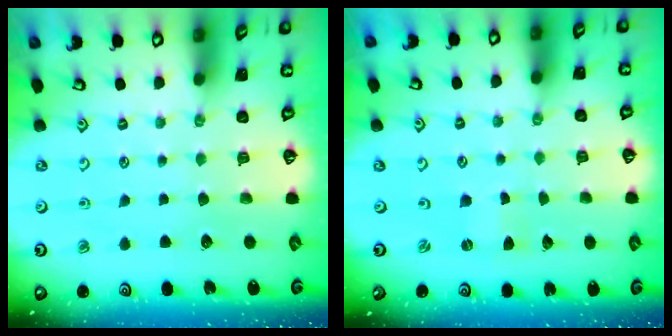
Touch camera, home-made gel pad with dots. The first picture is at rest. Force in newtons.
{"total": 0.0}